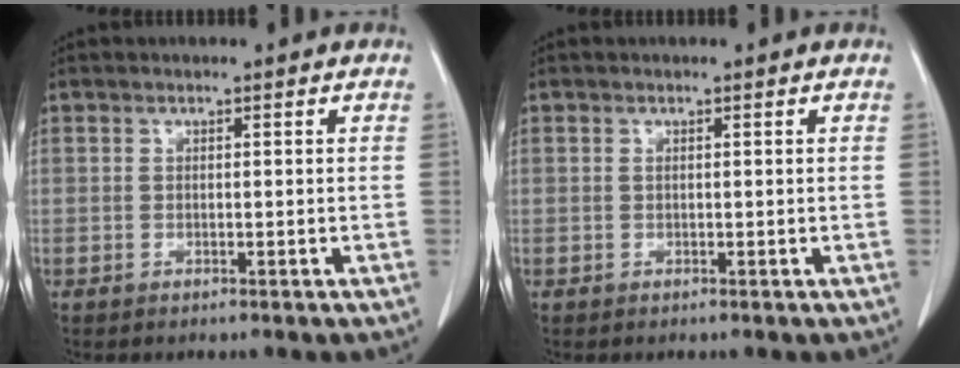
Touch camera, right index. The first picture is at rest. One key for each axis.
{"total": 0.0}